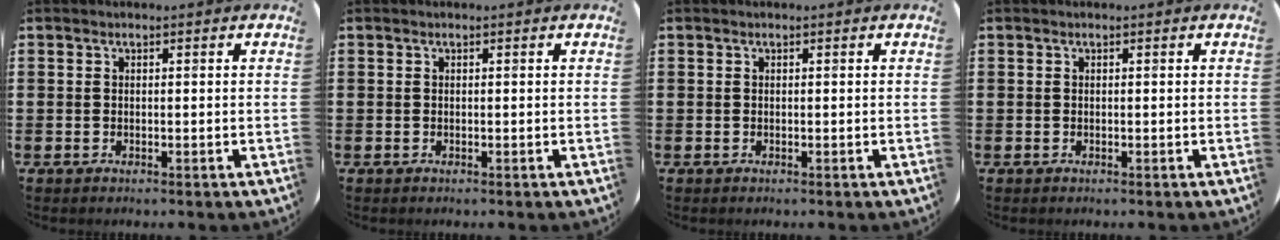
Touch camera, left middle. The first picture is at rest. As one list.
[{"total": 0.0}, {"total": 0.0}, {"total": 0.0}]